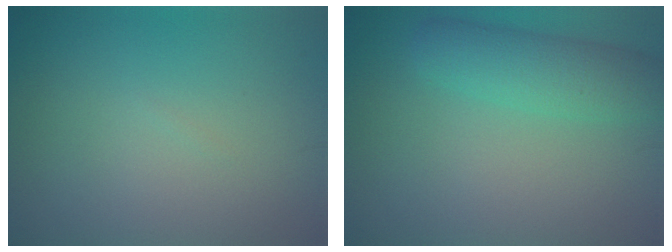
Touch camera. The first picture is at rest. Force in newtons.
{"total": 4.0, "press": 4.0, "slide": 0.1}